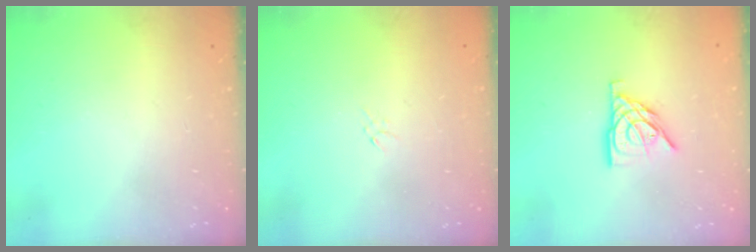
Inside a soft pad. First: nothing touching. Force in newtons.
{"total": 0.9, "press": 0.8, "slide": 0.4}
{"total": 9.5, "press": 9.4, "slide": 1.0}